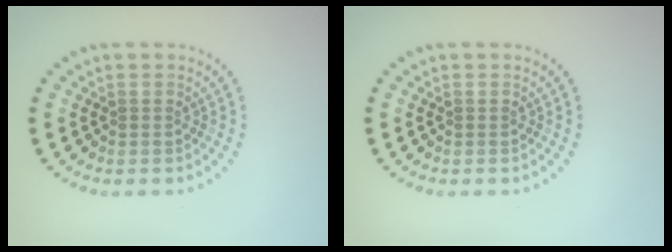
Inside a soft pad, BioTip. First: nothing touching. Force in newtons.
{"total": 0.0}